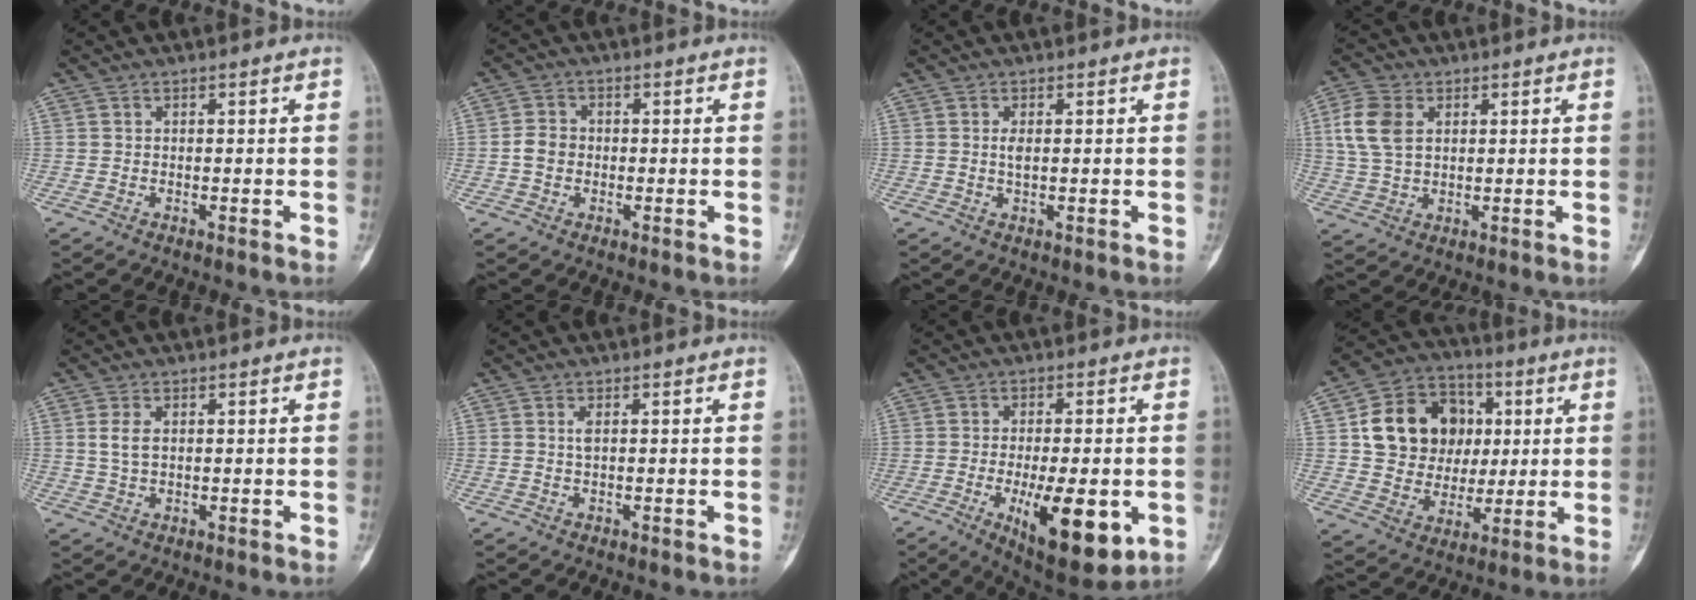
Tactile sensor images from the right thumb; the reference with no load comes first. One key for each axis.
{"total": 3.3, "fx": -0.5, "fy": 2.8, "fz": 1.6, "tx": -0.023, "ty": 0.009, "tz": -0.015}
{"total": 1.7, "fx": 0.2, "fy": 0.6, "fz": 1.5, "tx": -0.032, "ty": -0.002, "tz": 0.006}
{"total": 8.1, "fx": 2.1, "fy": 5.5, "fz": 5.6, "tx": -0.121, "ty": 0.004, "tz": 0.043}
{"total": 3.0, "fx": 0.7, "fy": 1.7, "fz": 2.4, "tx": -0.050, "ty": 0.001, "tz": 0.015}
{"total": 1.2, "fx": 0.2, "fy": 0.4, "fz": 1.1, "tx": -0.025, "ty": 0.000, "tz": 0.005}
{"total": 15.8, "fx": -4.5, "fy": 5.9, "fz": 13.9, "tx": -0.201, "ty": -0.015, "tz": -0.053}
{"total": 17.1, "fx": 3.4, "fy": 14.3, "fz": 8.9, "tx": -0.114, "ty": 0.009, "tz": 0.064}